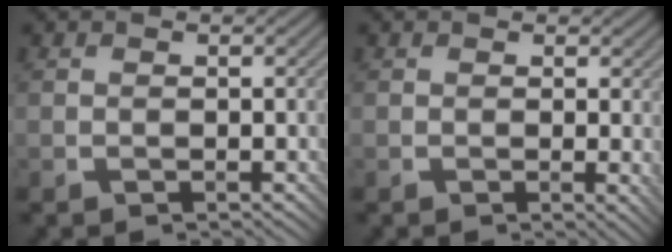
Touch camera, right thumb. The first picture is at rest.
{"total": 2.1, "force": [0.1, 0.4, 2.0], "torque": [-0.033, -0.004, -0.001]}